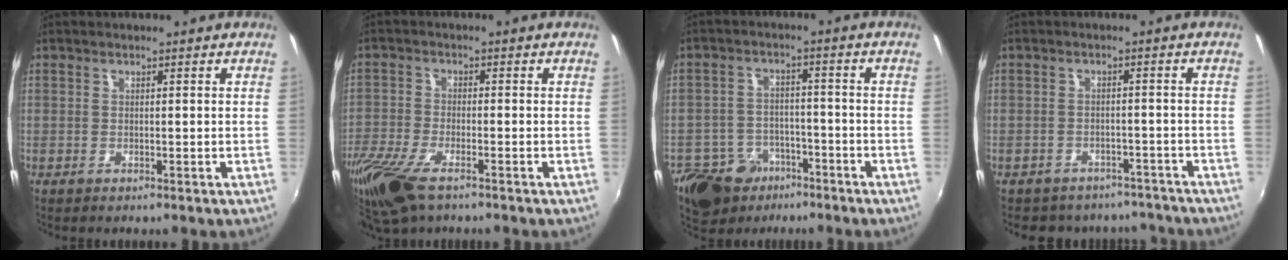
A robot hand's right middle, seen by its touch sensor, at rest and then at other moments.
{"total": 13.2, "force": [-8.7, 5.0, 8.6], "torque": [-0.208, -0.051, -0.168]}
{"total": 12.5, "force": [-7.7, 8.7, 4.6], "torque": [-0.121, 0.008, -0.109]}
{"total": 11.4, "force": [-9.6, 5.6, 2.7], "torque": [-0.065, 0.008, -0.113]}